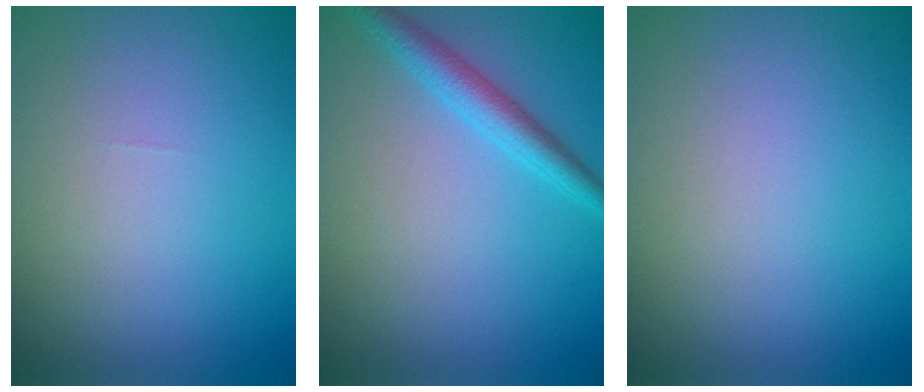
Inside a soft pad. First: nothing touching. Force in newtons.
{"total": 2.8, "press": 2.8, "slide": 0.1}
{"total": 0.0}